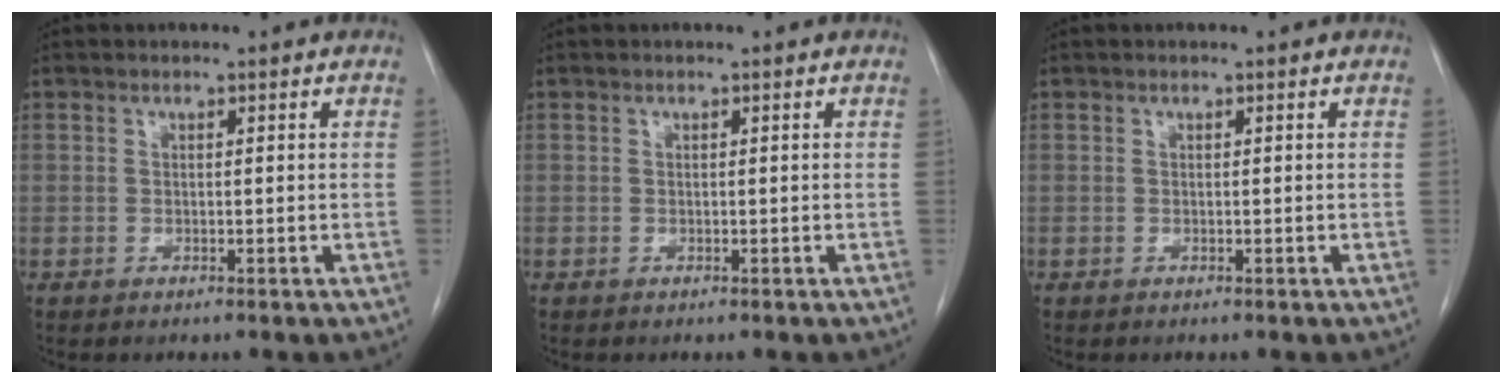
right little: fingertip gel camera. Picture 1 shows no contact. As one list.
[{"total": 0.0}, {"total": 0.0}]